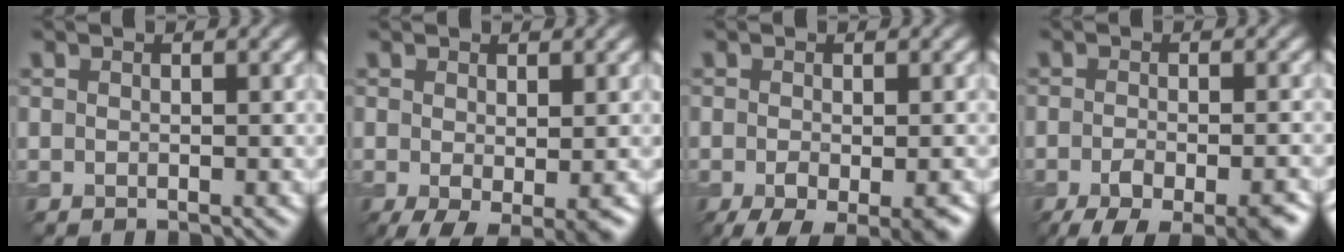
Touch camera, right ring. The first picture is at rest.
{"total": 3.3, "force": [-1.0, 1.2, 2.9], "torque": [-0.050, -0.012, -0.013]}
{"total": 5.5, "force": [-3.0, 1.9, 4.3], "torque": [-0.064, -0.012, -0.041]}
{"total": 7.6, "force": [-4.6, 2.7, 5.5], "torque": [-0.082, -0.018, -0.067]}